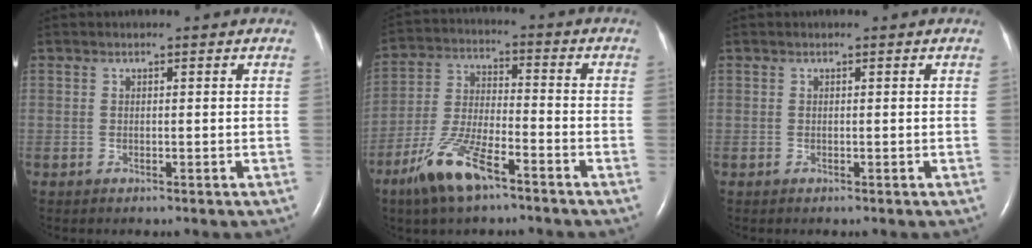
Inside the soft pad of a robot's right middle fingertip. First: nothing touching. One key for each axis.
{"total": 10.7, "fx": -6.9, "fy": 2.7, "fz": 7.8, "tx": -0.169, "ty": -0.009, "tz": -0.132}
{"total": 0.0}